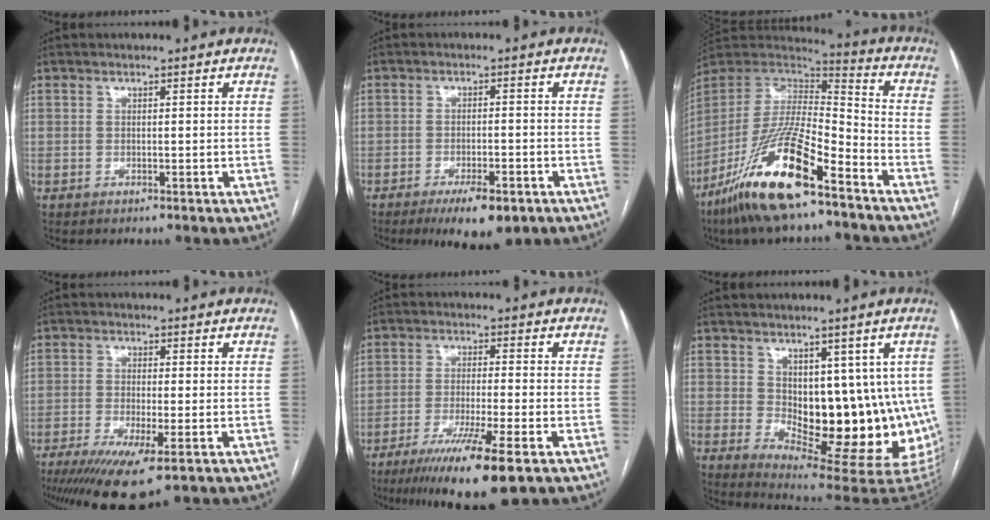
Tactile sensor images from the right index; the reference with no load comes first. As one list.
[{"total": 7.2, "force": [-4.5, 2.1, 5.3], "torque": [-0.081, -0.009, -0.064]}, {"total": 20.1, "force": [-12.8, 3.7, 15.0], "torque": [-0.315, -0.030, -0.240]}, {"total": 9.9, "force": [-5.9, 1.5, 7.8], "torque": [-0.128, -0.026, -0.095]}, {"total": 11.6, "force": [-7.0, -0.1, 9.2], "torque": [-0.158, -0.033, -0.115]}, {"total": 16.3, "force": [0.2, 7.9, 14.2], "torque": [-0.150, -0.010, 0.021]}]